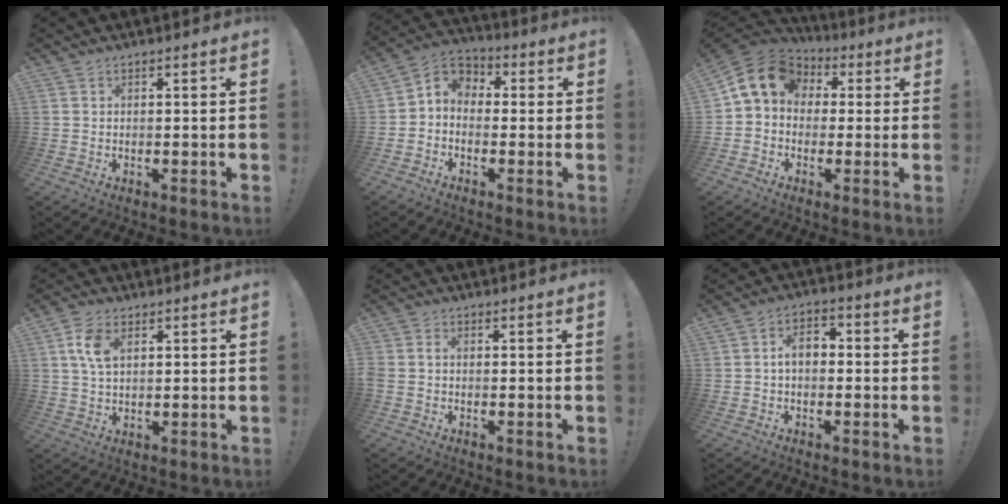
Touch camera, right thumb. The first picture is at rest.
{"total": 5.7, "force": [-1.4, 4.8, 2.7], "torque": [-0.046, 0.014, -0.023]}
{"total": 12.1, "force": [3.0, 9.6, 6.8], "torque": [-0.114, 0.003, 0.062]}
{"total": 7.1, "force": [2.5, 4.3, 5.1], "torque": [-0.100, -0.003, 0.042]}
{"total": 1.1, "force": [-0.5, 0.6, 0.8], "torque": [-0.014, 0.004, -0.010]}
{"total": 6.2, "force": [0.0, 3.8, 4.9], "torque": [-0.072, 0.008, -0.002]}